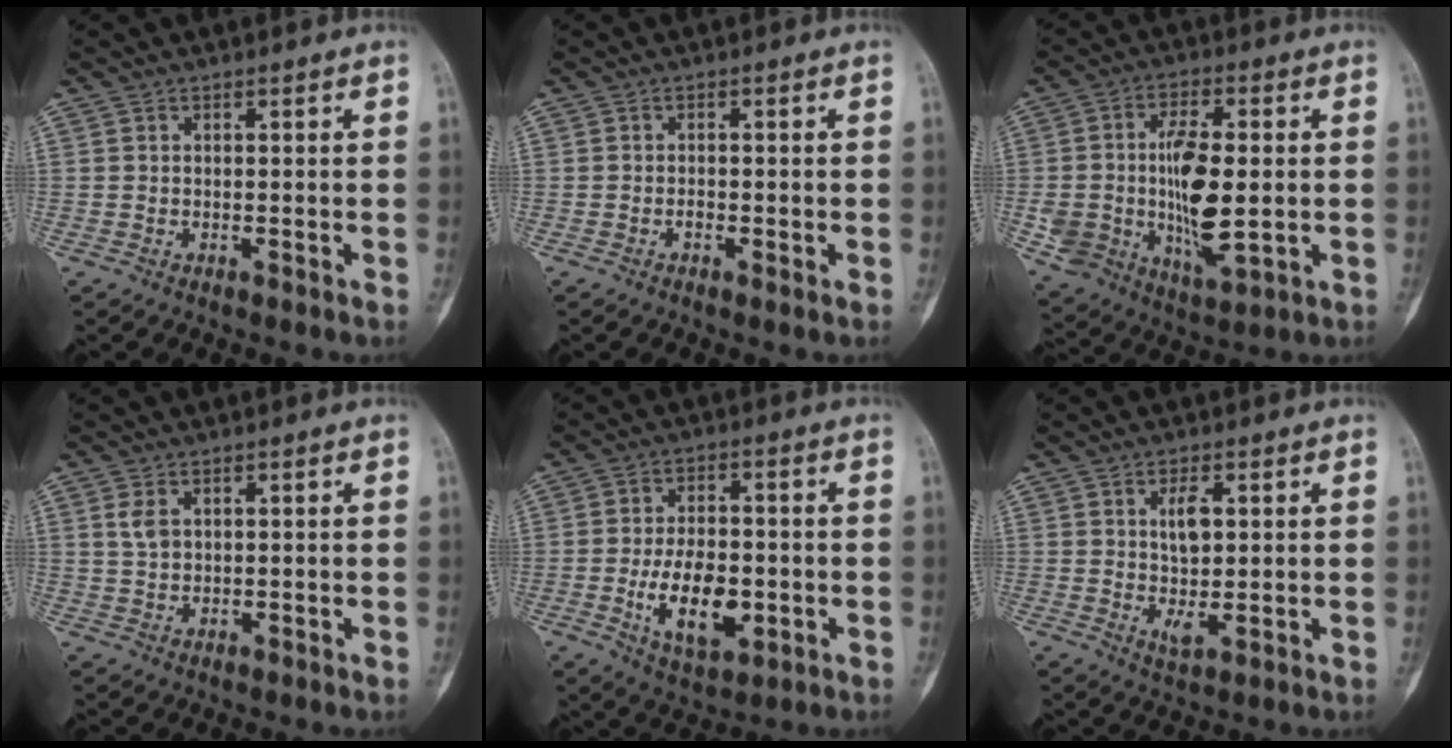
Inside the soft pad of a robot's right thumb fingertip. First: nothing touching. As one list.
[{"total": 1.2, "force": [-0.4, 0.6, 1.0], "torque": [-0.015, 0.004, -0.007]}, {"total": 16.9, "force": [-0.2, 8.3, 14.7], "torque": [-0.268, -0.002, 0.007]}, {"total": 2.8, "force": [0.9, 1.8, 2.0], "torque": [-0.039, 0.000, 0.022]}, {"total": 12.0, "force": [-2.8, 6.4, 9.7], "torque": [-0.150, 0.006, -0.039]}, {"total": 5.4, "force": [1.2, 2.3, 4.8], "torque": [-0.079, -0.008, 0.022]}]